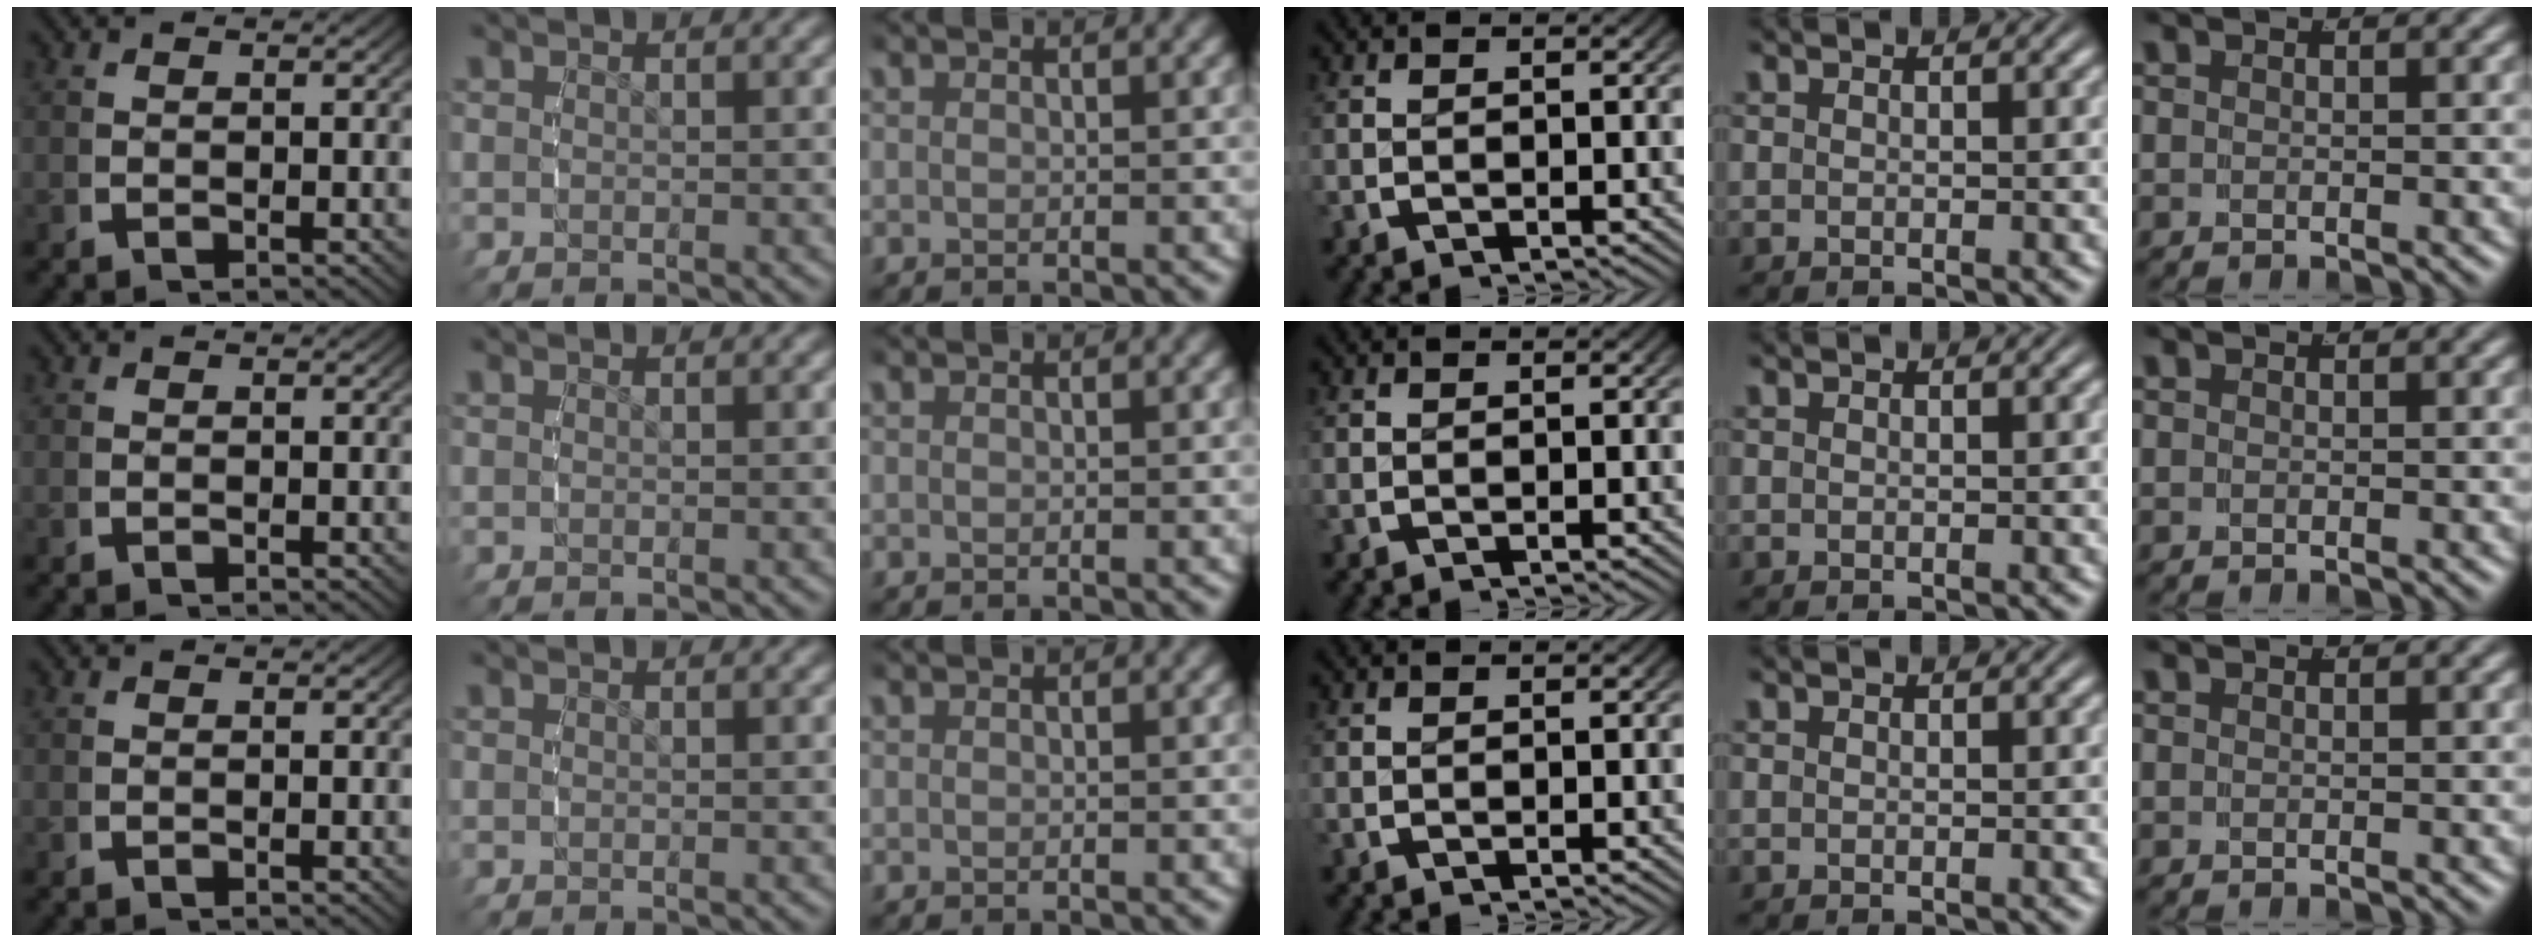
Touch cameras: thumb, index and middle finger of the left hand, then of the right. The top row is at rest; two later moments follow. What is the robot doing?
{"motion": "grasp_and_lifting", "object": "small bumper sticker"}